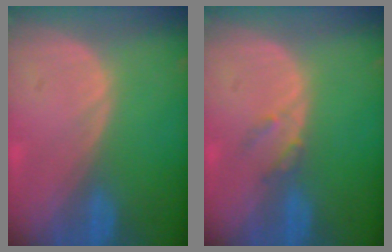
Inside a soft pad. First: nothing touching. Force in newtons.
{"total": 1.9, "press": 1.9, "slide": 0.1}